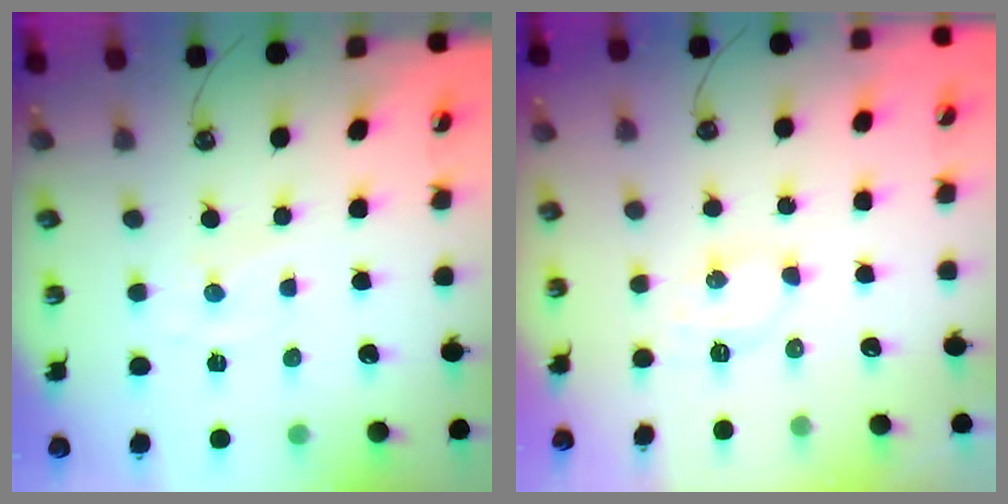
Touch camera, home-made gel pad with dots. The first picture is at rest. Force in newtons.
{"total": 4.3, "press": 4.3, "slide": 0.4}